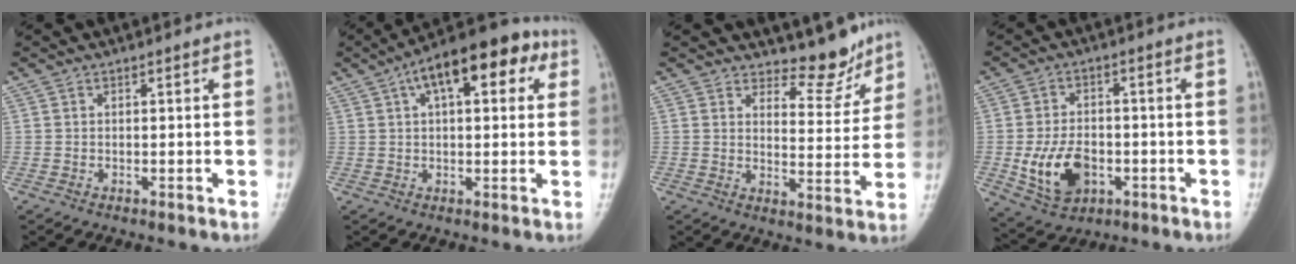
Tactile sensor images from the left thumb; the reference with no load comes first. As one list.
[{"total": 14.4, "force": [5.8, 6.6, 11.4], "torque": [-0.137, 0.022, 0.078]}, {"total": 7.0, "force": [6.2, 2.7, 1.7], "torque": [0.007, -0.057, 0.094]}, {"total": 10.0, "force": [-2.7, 6.7, 6.9], "torque": [-0.109, 0.006, -0.038]}]